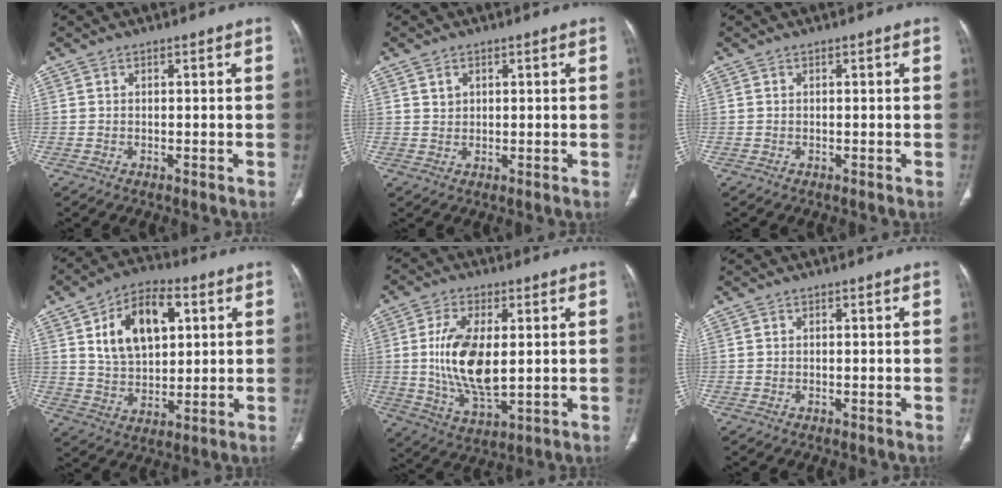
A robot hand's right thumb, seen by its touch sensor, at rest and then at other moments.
{"total": 1.8, "force": [0.9, 1.4, 0.7], "torque": [-0.007, -0.006, 0.018]}
{"total": 0.0}
{"total": 15.1, "force": [4.8, 9.2, 11.0], "torque": [-0.158, -0.002, 0.087]}
{"total": 13.8, "force": [1.1, 6.6, 12.1], "torque": [-0.230, -0.019, 0.027]}
{"total": 0.0}